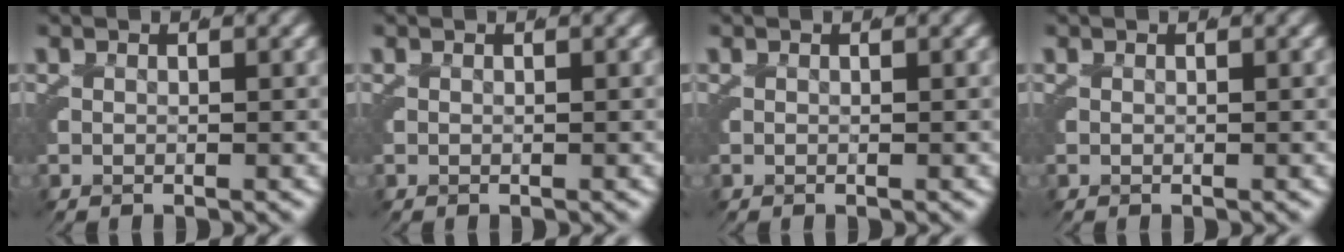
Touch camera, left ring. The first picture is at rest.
{"total": 0.0}
{"total": 0.0}
{"total": 0.0}